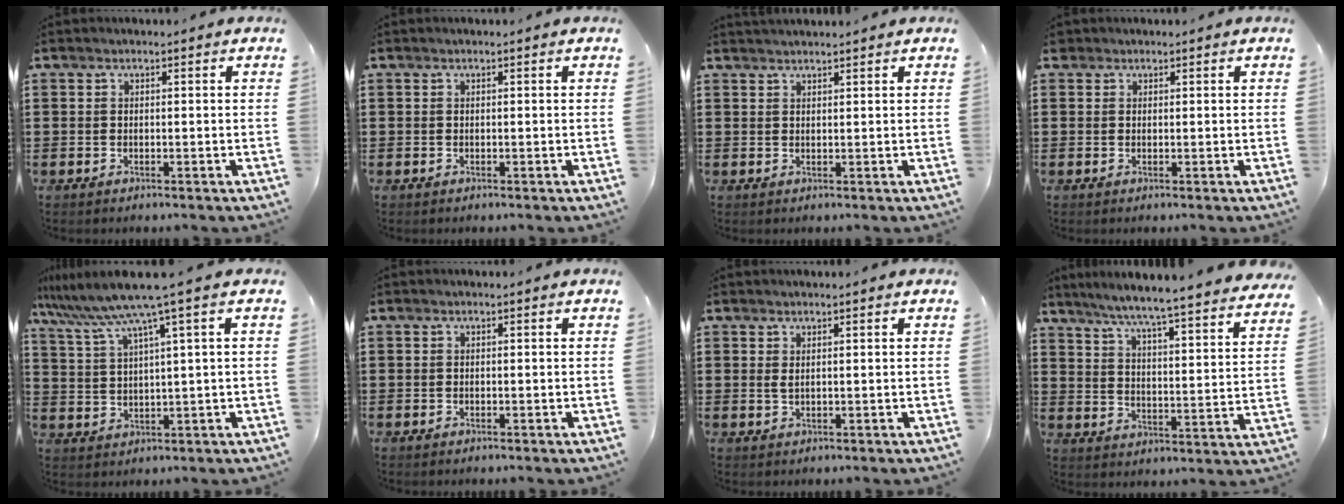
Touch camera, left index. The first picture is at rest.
{"total": 0.0}
{"total": 1.3, "force": [1.3, 0.0, -0.1], "torque": [-0.001, 0.001, 0.025]}
{"total": 1.2, "force": [0.9, 0.7, 0.2], "torque": [-0.008, 0.004, 0.018]}
{"total": 7.1, "force": [4.7, -0.7, 5.3], "torque": [-0.129, -0.036, 0.076]}
{"total": 0.0}
{"total": 1.3, "force": [0.8, 0.2, 1.0], "torque": [-0.023, 0.001, 0.014]}
{"total": 5.5, "force": [5.0, -1.1, 2.1], "torque": [-0.065, -0.048, 0.077]}